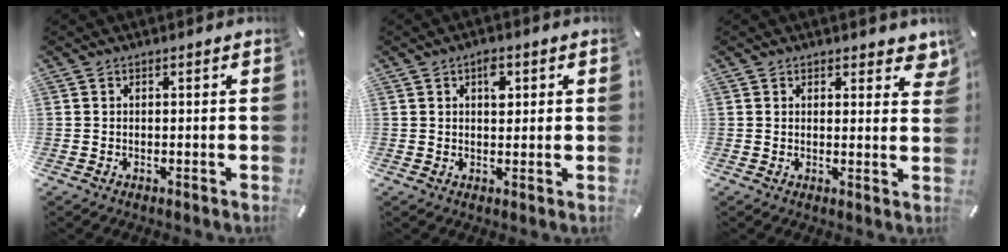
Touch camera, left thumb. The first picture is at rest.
{"total": 3.8, "force": [1.4, 2.3, 2.6], "torque": [-0.024, -0.006, 0.016]}
{"total": 3.6, "force": [2.5, 2.1, 1.4], "torque": [-0.002, -0.013, 0.040]}